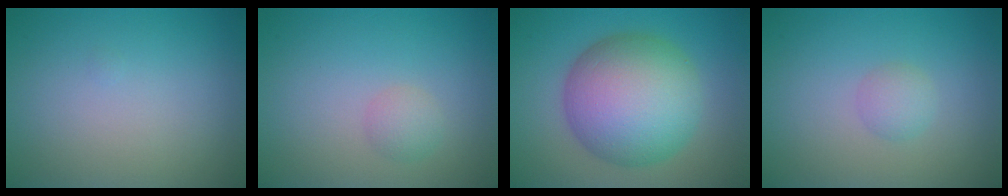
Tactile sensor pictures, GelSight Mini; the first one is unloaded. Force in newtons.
{"total": 1.4, "press": 1.4, "slide": 0.0}
{"total": 11.3, "press": 11.3, "slide": 0.4}
{"total": 1.5, "press": 1.5, "slide": 0.1}